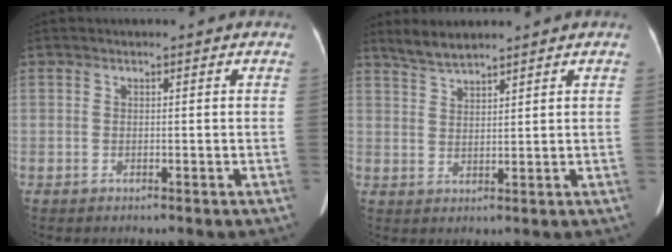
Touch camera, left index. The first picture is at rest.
{"total": 3.7, "force": [3.4, 0.3, 1.2], "torque": [-0.030, 0.010, 0.070]}